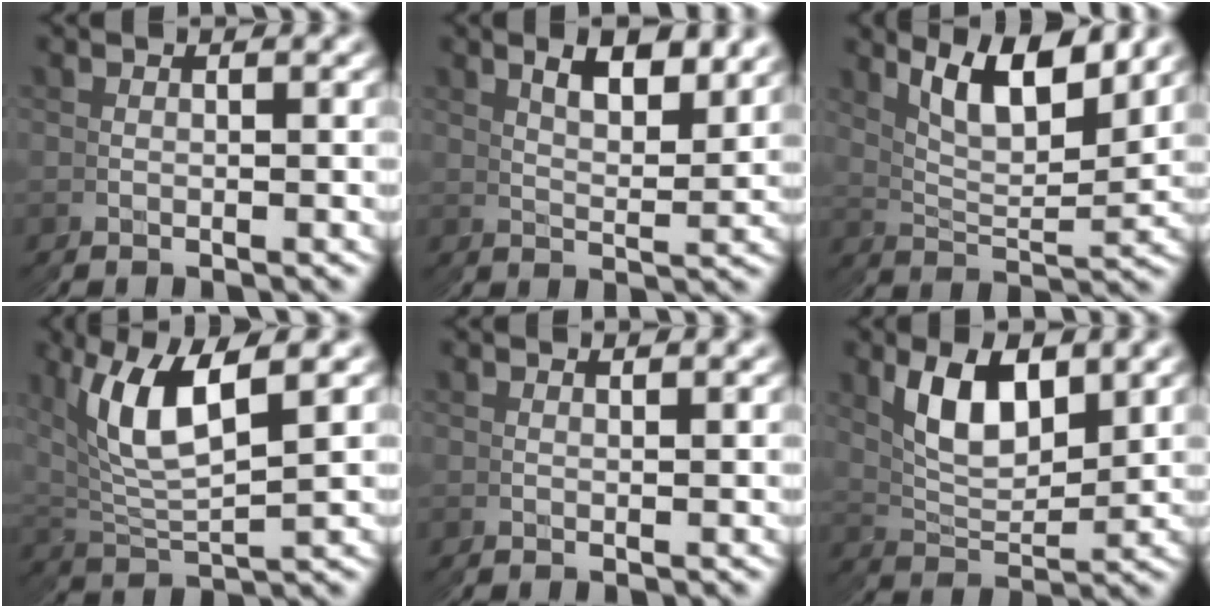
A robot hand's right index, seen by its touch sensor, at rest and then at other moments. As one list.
[{"total": 4.2, "force": [3.3, 0.4, 2.5], "torque": [-0.036, 0.005, 0.055]}, {"total": 6.8, "force": [4.3, 2.9, 4.5], "torque": [-0.082, -0.003, 0.077]}, {"total": 5.9, "force": [2.5, 2.8, 4.5], "torque": [-0.114, -0.001, 0.056]}, {"total": 0.7, "force": [0.6, -0.2, 0.3], "torque": [-0.005, 0.001, 0.012]}, {"total": 5.7, "force": [2.5, 3.1, 4.0], "torque": [-0.073, -0.012, 0.052]}]